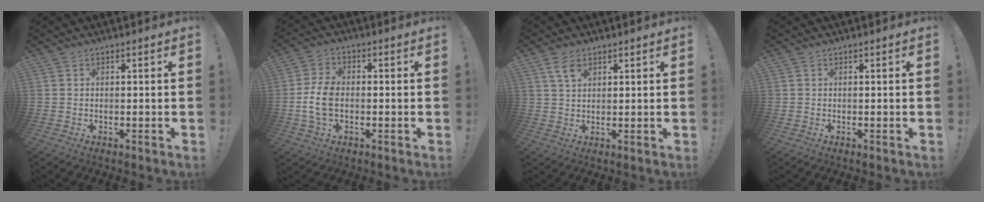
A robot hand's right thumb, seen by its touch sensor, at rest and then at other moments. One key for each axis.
{"total": 8.4, "fx": -1.1, "fy": 5.3, "fz": 6.4, "tx": -0.126, "ty": 0.001, "tz": -0.017}
{"total": 4.9, "fx": 2.7, "fy": 2.6, "fz": 3.0, "tx": -0.051, "ty": -0.008, "tz": 0.050}
{"total": 0.0}